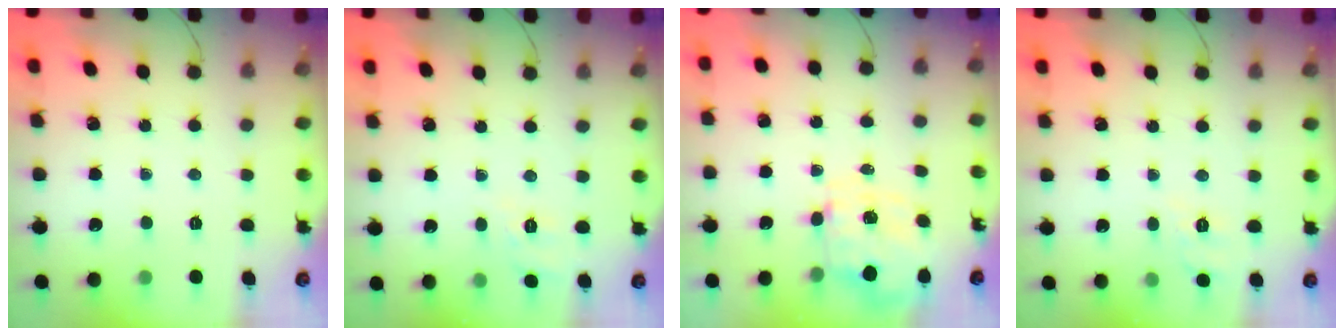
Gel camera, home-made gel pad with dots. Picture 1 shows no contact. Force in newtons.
{"total": 2.0, "press": 0.6, "slide": 1.9}
{"total": 3.0, "press": 2.7, "slide": 1.2}
{"total": 5.9, "press": 5.6, "slide": 1.9}